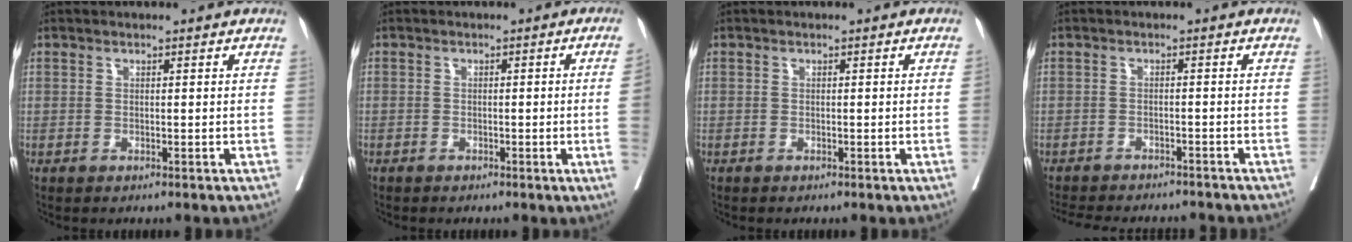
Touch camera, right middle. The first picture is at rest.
{"total": 2.6, "force": [-0.7, -0.5, 2.5], "torque": [-0.028, 0.001, -0.013]}
{"total": 0.0}
{"total": 12.0, "force": [-10.9, 3.6, 3.7], "torque": [-0.070, 0.001, -0.139]}